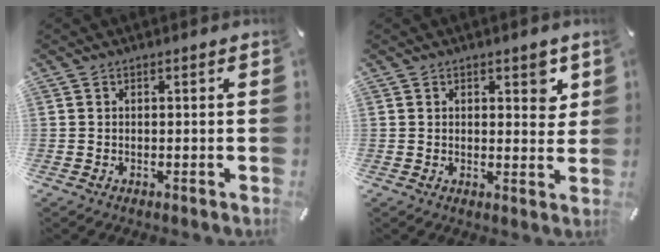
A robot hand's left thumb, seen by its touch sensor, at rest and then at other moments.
{"total": 4.5, "force": [2.1, 2.4, 3.0], "torque": [-0.024, -0.010, 0.029]}